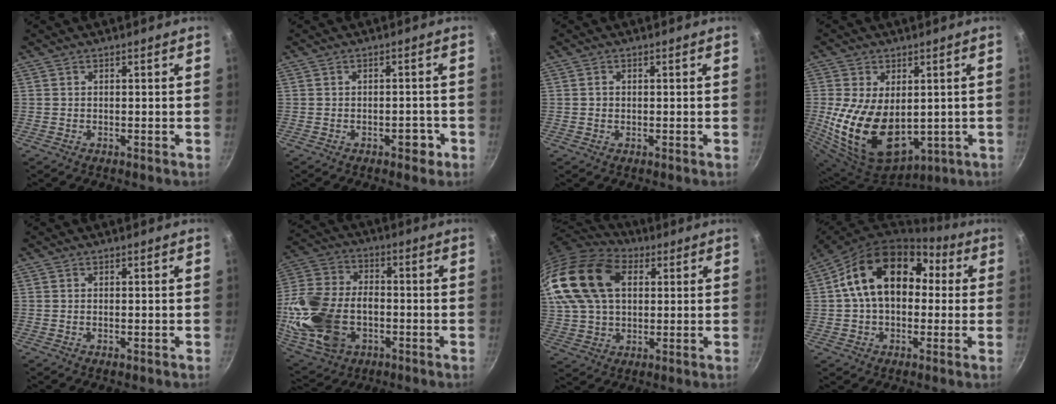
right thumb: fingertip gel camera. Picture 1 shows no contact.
{"total": 3.0, "force": [-1.5, 1.7, 2.0], "torque": [-0.011, 0.015, -0.015]}
{"total": 1.0, "force": [0.1, 0.9, 0.5], "torque": [-0.007, 0.004, 0.001]}
{"total": 18.6, "force": [-0.5, 11.8, 14.3], "torque": [-0.262, -0.021, 0.018]}
{"total": 0.5, "force": [-0.1, 0.2, 0.5], "torque": [-0.010, 0.000, -0.002]}
{"total": 21.2, "force": [-4.2, 14.3, 15.0], "torque": [-0.306, 0.023, -0.068]}
{"total": 23.2, "force": [6.9, 15.3, 15.9], "torque": [-0.321, 0.012, 0.121]}
{"total": 17.6, "force": [2.9, 12.3, 12.2], "torque": [-0.167, 0.042, 0.033]}